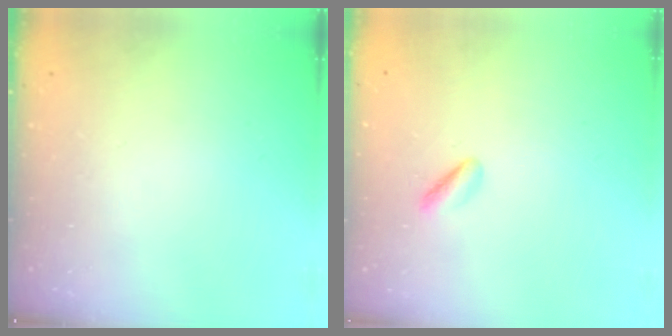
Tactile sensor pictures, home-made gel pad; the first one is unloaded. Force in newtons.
{"total": 2.0, "press": 1.8, "slide": 0.9}